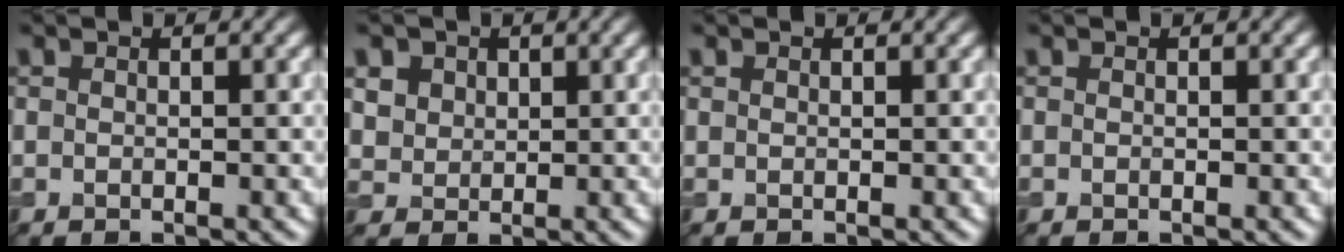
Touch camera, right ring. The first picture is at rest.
{"total": 4.2, "force": [2.2, 3.1, 1.8], "torque": [-0.057, 0.003, 0.043]}
{"total": 0.0}
{"total": 0.0}